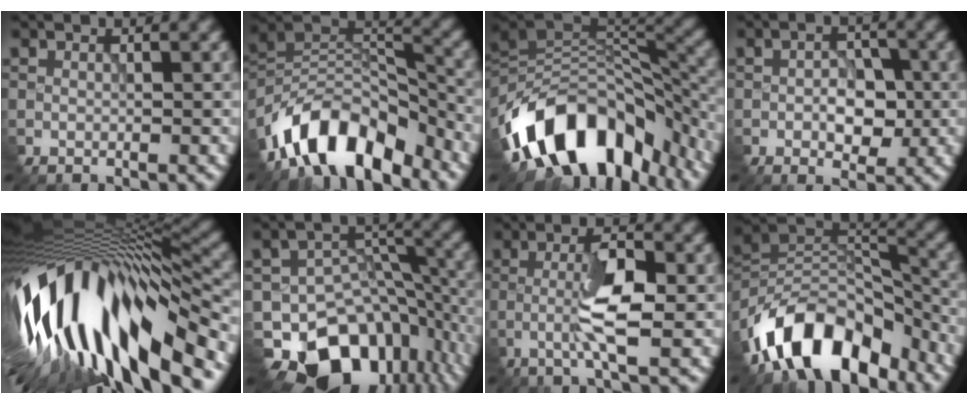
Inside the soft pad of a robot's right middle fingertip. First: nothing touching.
{"total": 10.6, "force": [-7.8, 4.7, 5.4], "torque": [-0.082, 0.008, -0.152]}
{"total": 14.3, "force": [-7.7, 8.3, 8.8], "torque": [-0.157, 0.013, -0.123]}
{"total": 3.6, "force": [-0.7, 2.4, 2.6], "torque": [-0.038, 0.000, -0.010]}
{"total": 15.9, "force": [-4.7, 6.5, 13.7], "torque": [-0.236, 0.006, -0.074]}
{"total": 11.5, "force": [-6.6, 7.7, 5.3], "torque": [-0.075, -0.014, -0.100]}
{"total": 4.8, "force": [-1.2, 0.8, 4.5], "torque": [-0.090, 0.009, -0.030]}
{"total": 12.1, "force": [-8.2, 6.2, 6.4], "torque": [-0.105, 0.013, -0.157]}